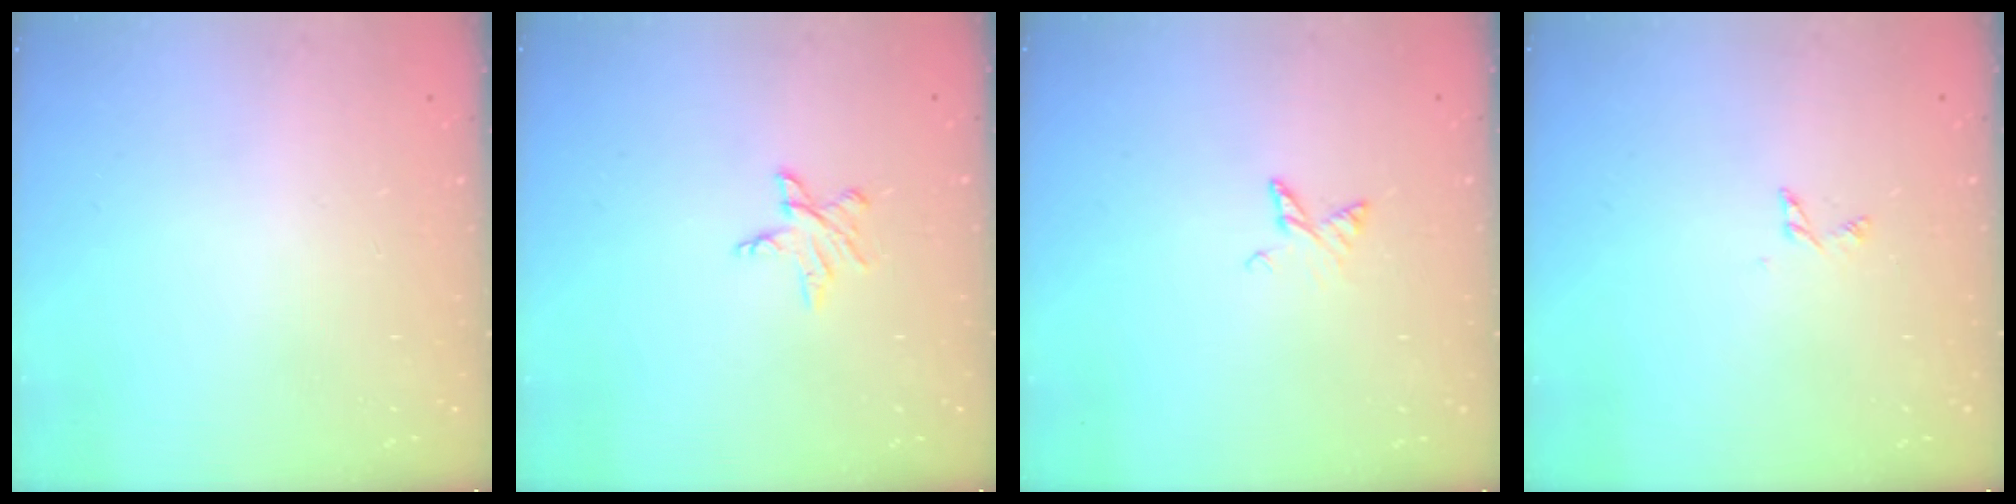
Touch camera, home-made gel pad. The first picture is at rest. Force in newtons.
{"total": 5.5, "press": 5.4, "slide": 0.5}
{"total": 4.7, "press": 4.7, "slide": 0.5}
{"total": 2.8, "press": 2.8, "slide": 0.3}